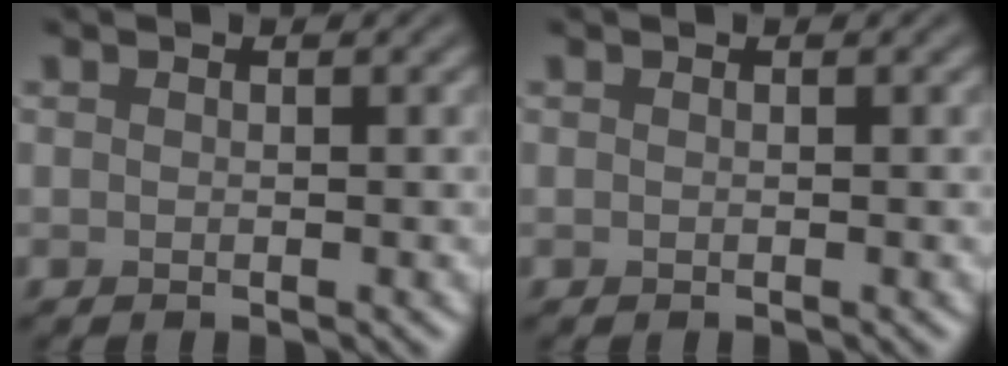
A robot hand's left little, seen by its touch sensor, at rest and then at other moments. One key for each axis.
{"total": 0.0}